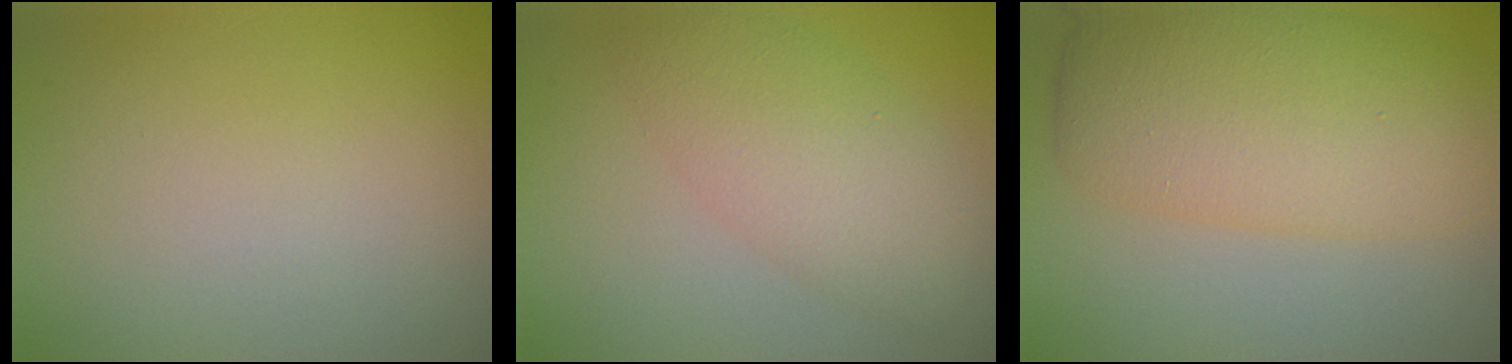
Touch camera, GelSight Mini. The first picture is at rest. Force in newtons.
{"total": 5.3, "press": 5.3, "slide": 0.2}
{"total": 8.2, "press": 8.2, "slide": 0.1}